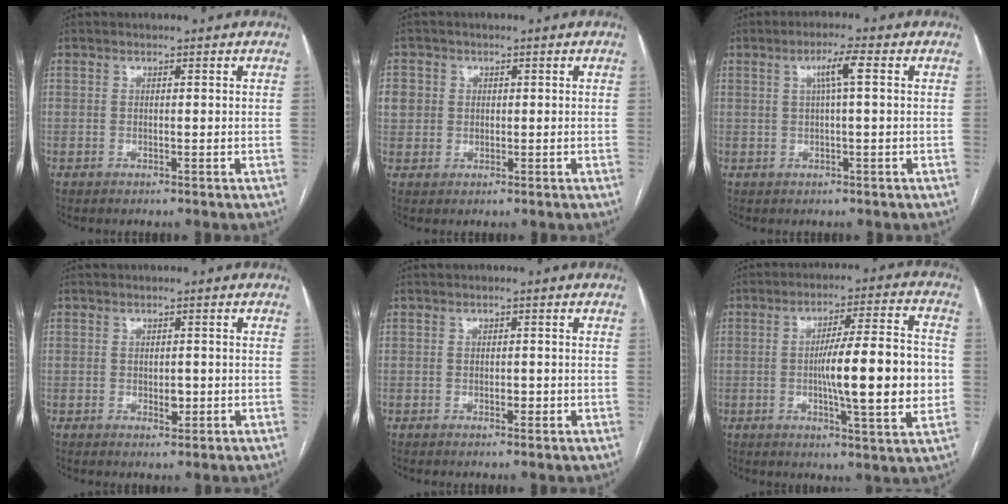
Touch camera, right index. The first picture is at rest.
{"total": 5.0, "force": [0.8, 4.8, 1.0], "torque": [-0.023, 0.013, 0.019]}
{"total": 3.7, "force": [0.9, -0.1, 3.5], "torque": [-0.063, 0.007, 0.016]}
{"total": 2.0, "force": [-0.4, 1.1, 1.6], "torque": [-0.026, -0.001, -0.002]}
{"total": 1.4, "force": [-0.4, 0.9, 1.0], "torque": [-0.010, 0.002, -0.004]}
{"total": 15.1, "force": [-1.3, 1.6, 14.9], "torque": [-0.230, 0.007, -0.021]}